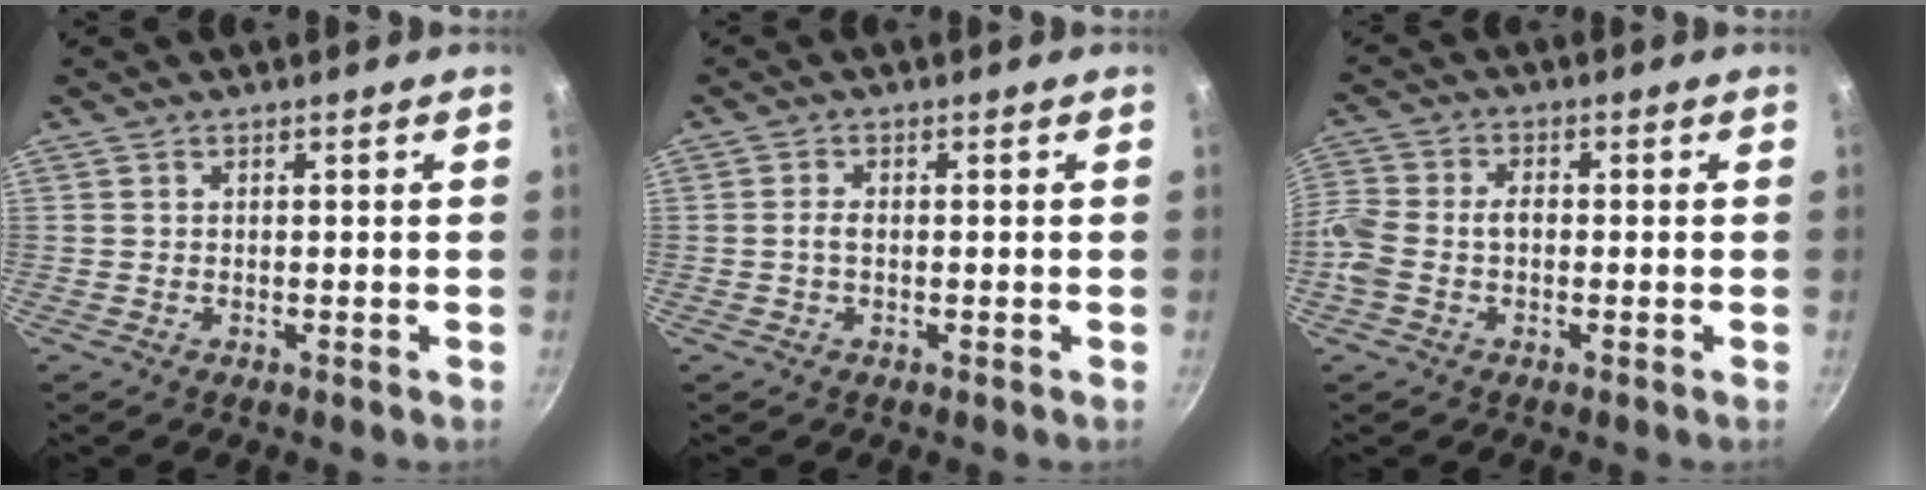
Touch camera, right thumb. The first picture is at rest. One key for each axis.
{"total": 1.7, "fx": -0.2, "fy": 0.9, "fz": 1.4, "tx": -0.027, "ty": 0.007, "tz": -0.005}
{"total": 8.3, "fx": -1.6, "fy": 5.9, "fz": 5.7, "tx": -0.121, "ty": 0.024, "tz": -0.048}